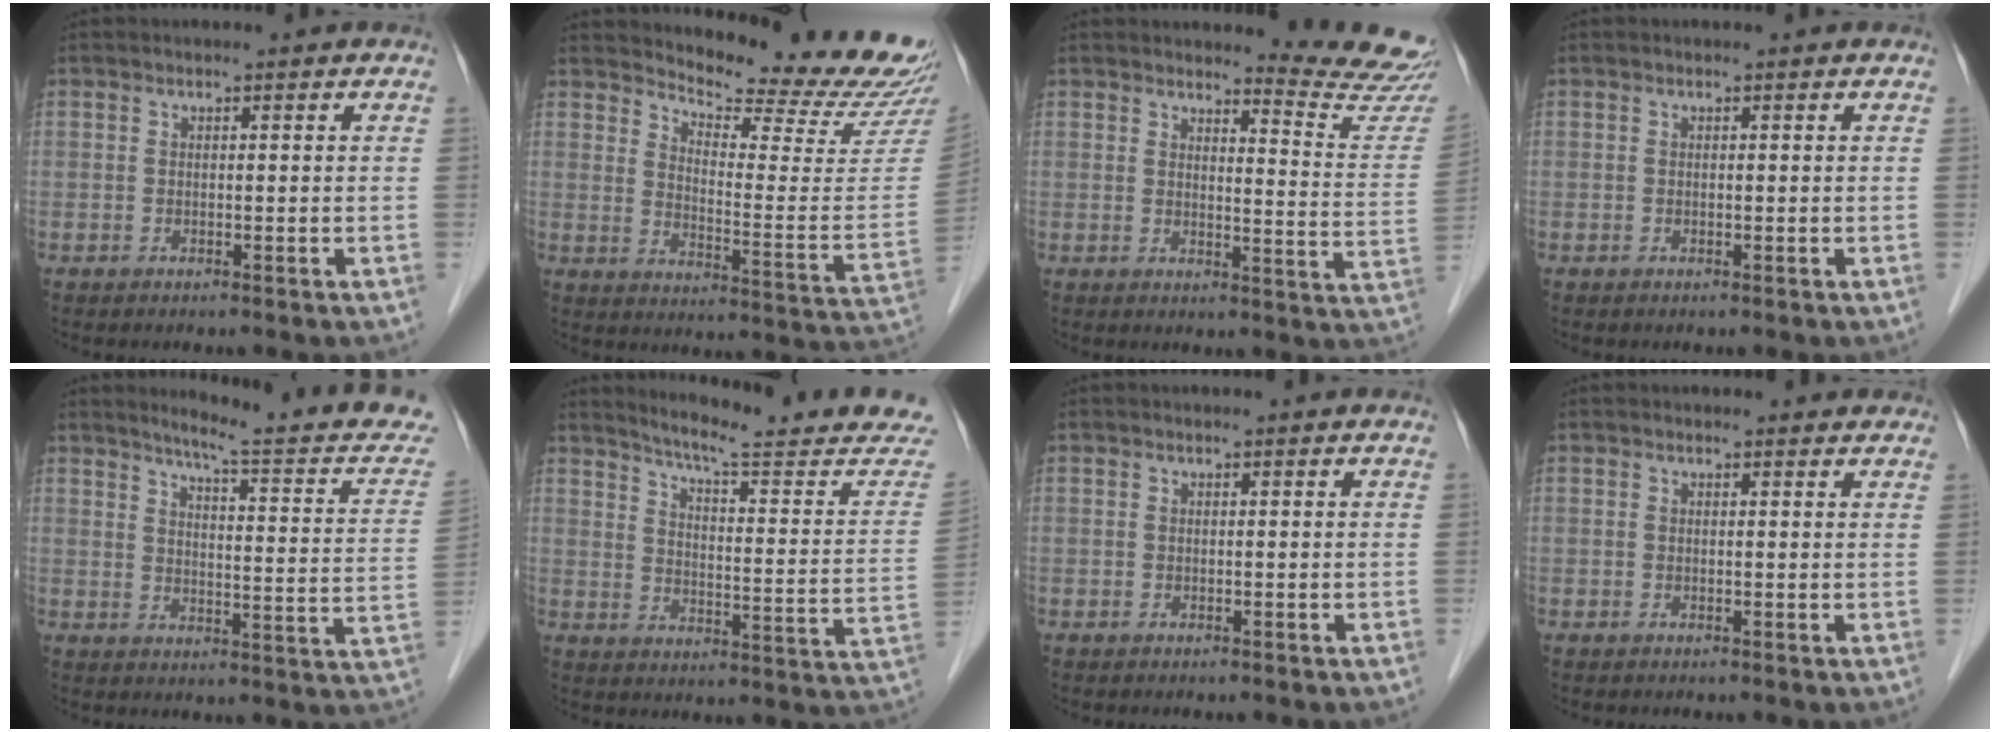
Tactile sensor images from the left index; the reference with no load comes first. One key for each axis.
{"total": 19.7, "fx": 18.8, "fy": 1.2, "fz": 5.7, "tx": -0.090, "ty": -0.116, "tz": 0.225}
{"total": 10.7, "fx": 10.6, "fy": -1.1, "fz": 0.5, "tx": -0.004, "ty": -0.110, "tz": 0.107}
{"total": 0.0}
{"total": 16.7, "fx": 14.9, "fy": 0.5, "fz": 7.5, "tx": -0.094, "ty": -0.059, "tz": 0.172}
{"total": 19.6, "fx": 18.1, "fy": 0.4, "fz": 7.6, "tx": -0.107, "ty": -0.079, "tz": 0.222}
{"total": 0.0}
{"total": 2.6, "fx": 2.4, "fy": 0.8, "fz": 0.5, "tx": -0.008, "ty": 0.005, "tz": 0.017}